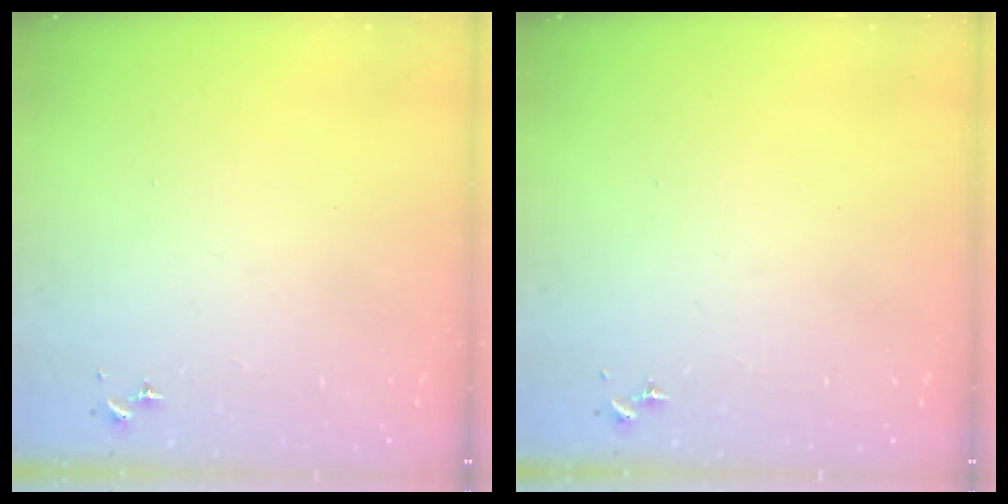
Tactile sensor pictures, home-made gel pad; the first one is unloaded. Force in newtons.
{"total": 0.0}